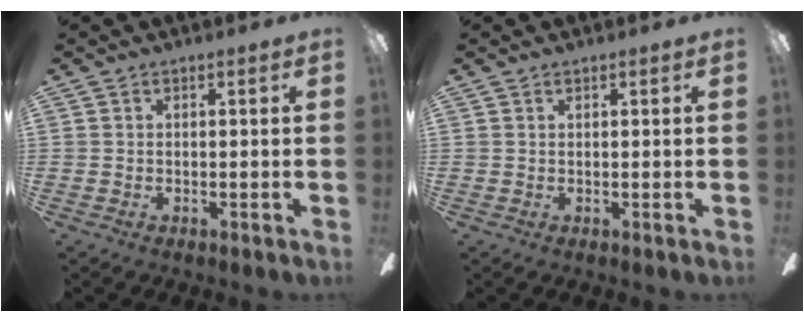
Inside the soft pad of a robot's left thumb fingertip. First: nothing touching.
{"total": 0.5, "force": [0.4, 0.1, 0.4], "torque": [-0.008, 0.001, 0.007]}